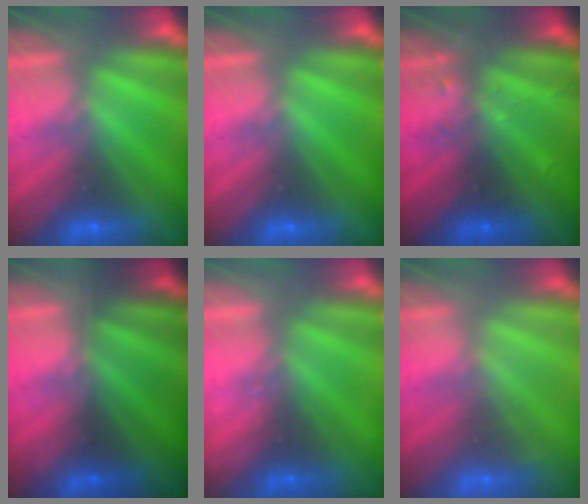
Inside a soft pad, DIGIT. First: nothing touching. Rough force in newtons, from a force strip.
{"total": 0.0}
{"total": 2.4}
{"total": 1.6}
{"total": 2.3}
{"total": 1.5}